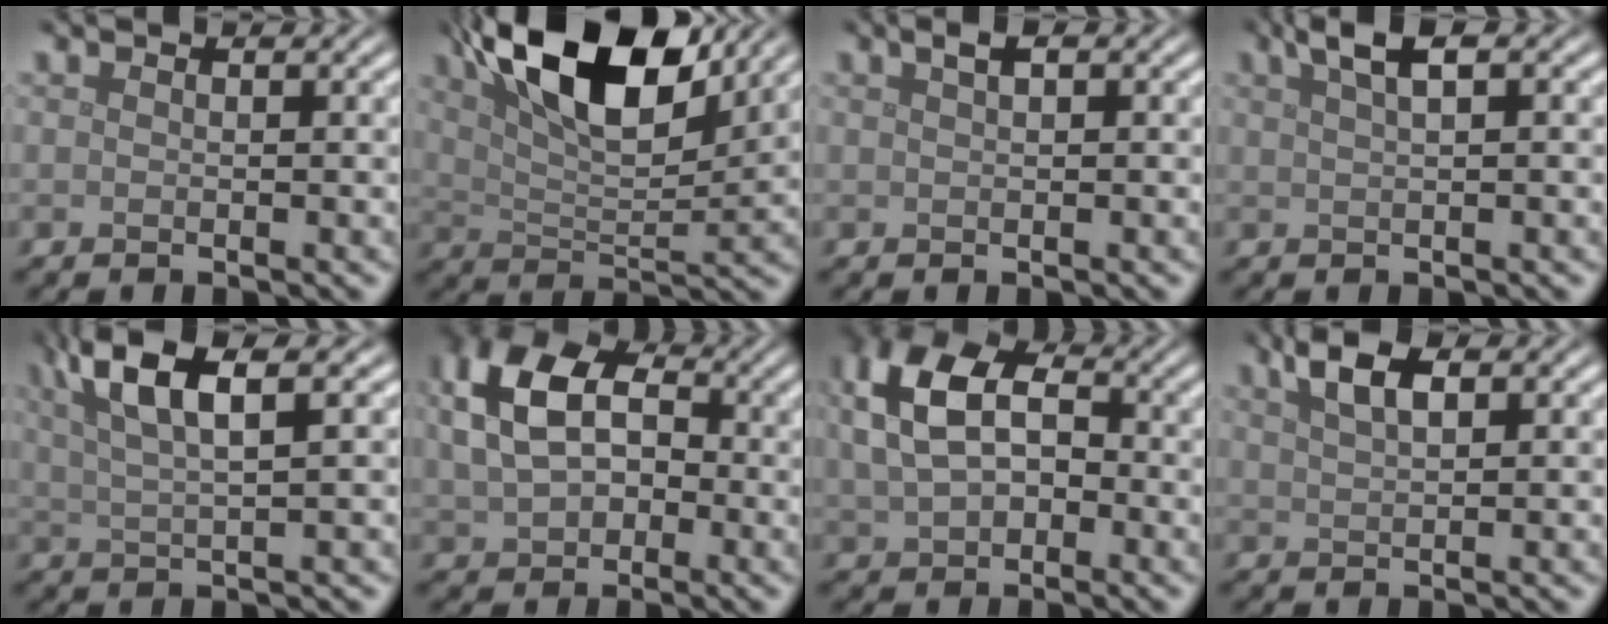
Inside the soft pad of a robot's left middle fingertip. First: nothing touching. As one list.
[{"total": 11.9, "force": [6.4, 4.7, 9.0], "torque": [-0.148, 0.015, 0.106]}, {"total": 1.2, "force": [0.7, 0.4, 0.9], "torque": [-0.016, 0.006, 0.012]}, {"total": 2.9, "force": [1.7, 0.8, 2.2], "torque": [-0.031, 0.010, 0.028]}, {"total": 6.7, "force": [3.5, 1.6, 5.5], "torque": [-0.090, 0.018, 0.061]}, {"total": 8.9, "force": [1.4, 6.5, 5.9], "torque": [-0.140, 0.021, 0.019]}, {"total": 7.9, "force": [1.2, 5.5, 5.5], "torque": [-0.135, 0.015, 0.019]}, {"total": 3.5, "force": [2.1, 1.4, 2.4], "torque": [-0.050, 0.007, 0.038]}]